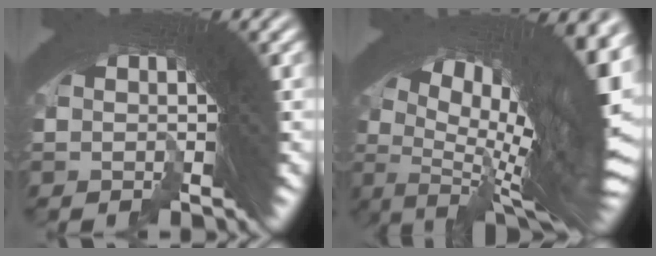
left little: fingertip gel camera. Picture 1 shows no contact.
{"total": 16.7, "force": [-0.4, 8.4, 14.5], "torque": [-0.213, -0.008, 0.000]}